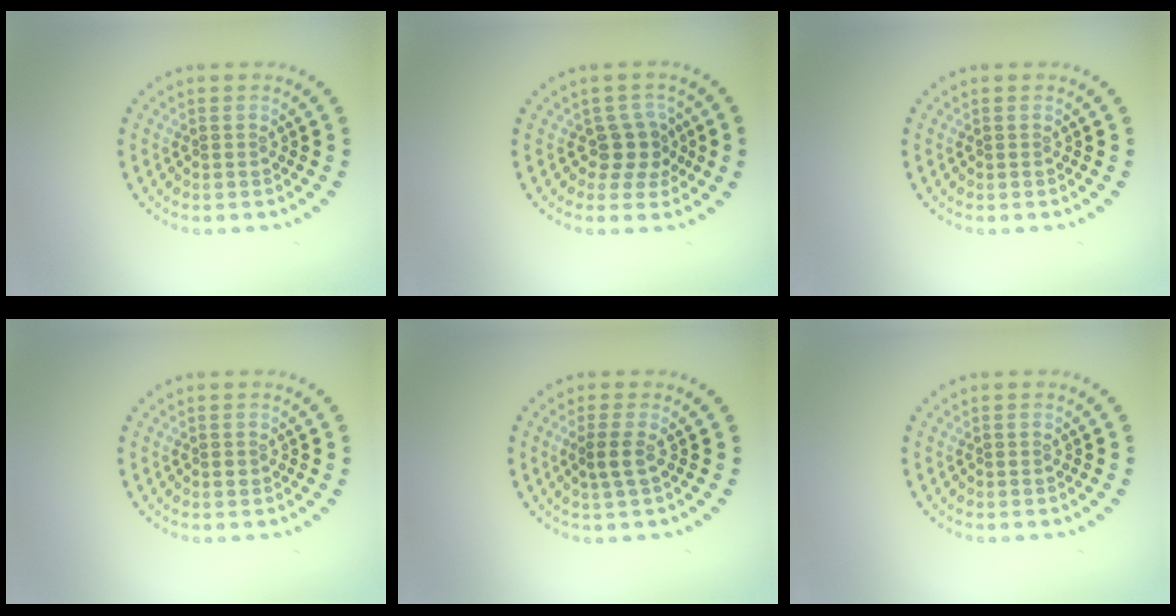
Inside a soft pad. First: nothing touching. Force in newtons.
{"total": 2.6, "press": 2.1, "slide": 1.6}
{"total": 0.0}
{"total": 0.5, "press": 0.4, "slide": 0.3}
{"total": 1.8, "press": 1.4, "slide": 1.1}
{"total": 0.0}